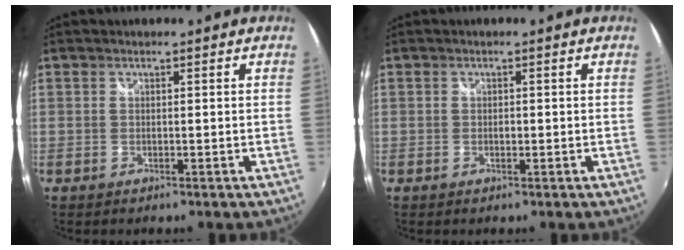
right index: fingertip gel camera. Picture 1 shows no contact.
{"total": 0.9, "force": [-0.3, 0.5, 0.6], "torque": [-0.011, 0.000, -0.006]}